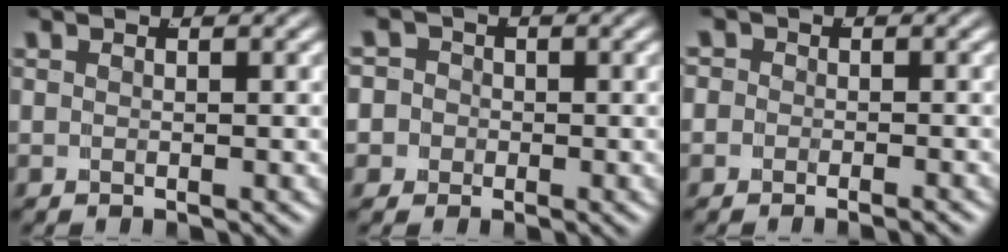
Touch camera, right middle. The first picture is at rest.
{"total": 6.2, "force": [-0.9, 5.9, 1.5], "torque": [-0.048, -0.017, -0.023]}
{"total": 2.1, "force": [-0.7, 1.9, 0.5], "torque": [-0.011, 0.000, -0.020]}